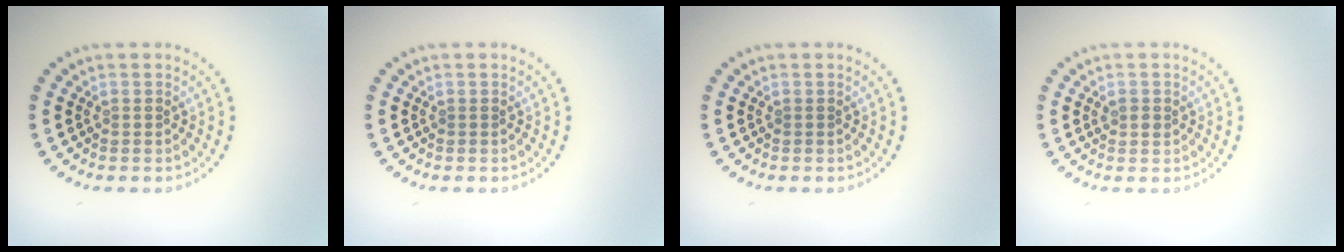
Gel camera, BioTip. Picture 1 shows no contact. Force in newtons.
{"total": 0.0}
{"total": 0.0}
{"total": 1.0, "press": 1.0, "slide": 0.1}